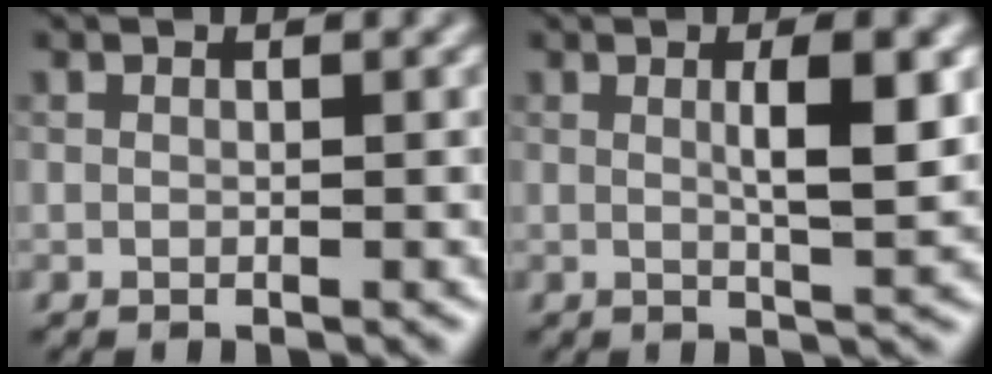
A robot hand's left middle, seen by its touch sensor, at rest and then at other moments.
{"total": 4.1, "force": [0.8, 0.8, 4.0], "torque": [-0.060, 0.001, 0.012]}